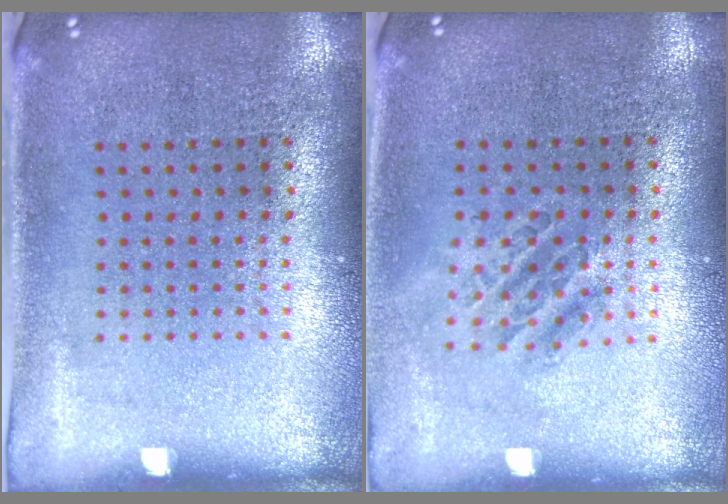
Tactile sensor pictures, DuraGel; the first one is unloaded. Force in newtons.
{"total": 1.1, "press": 1.0, "slide": 0.4}